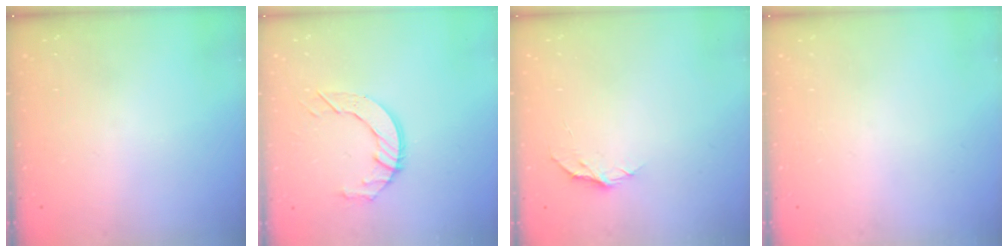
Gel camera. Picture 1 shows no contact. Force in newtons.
{"total": 8.1, "press": 8.0, "slide": 0.4}
{"total": 5.1, "press": 5.1, "slide": 0.2}
{"total": 0.0}